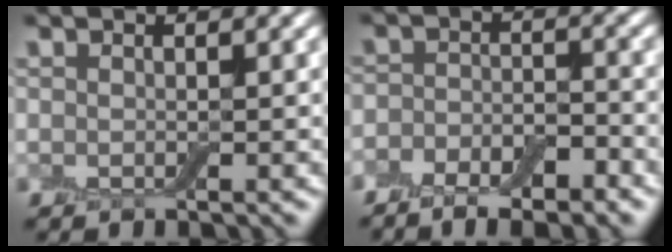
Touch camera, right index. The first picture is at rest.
{"total": 6.0, "force": [-4.1, 2.9, 3.2], "torque": [-0.017, -0.002, -0.065]}